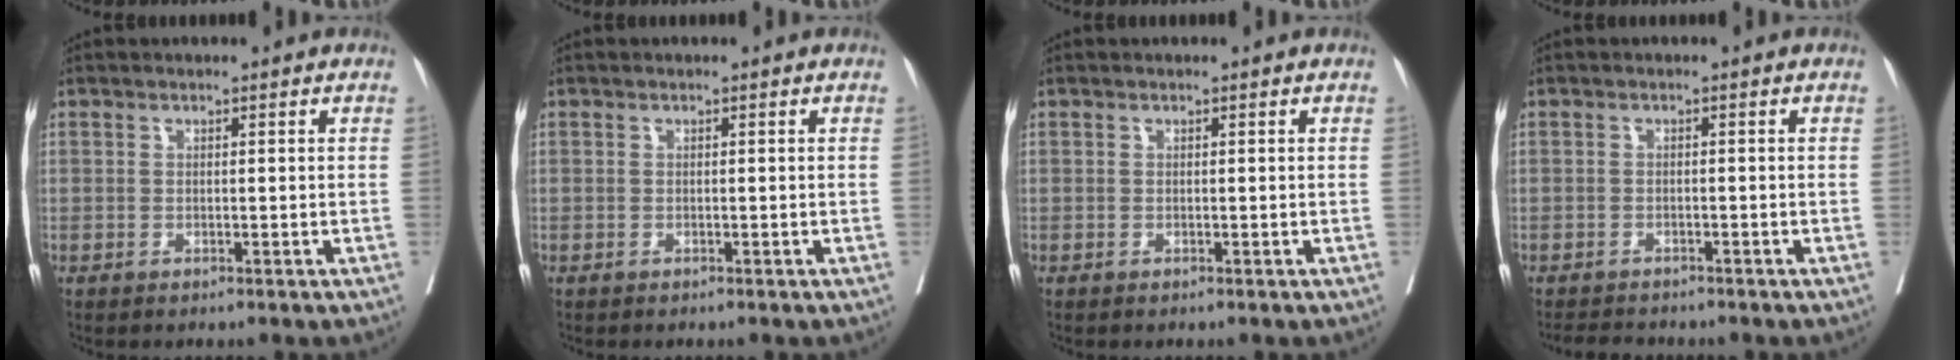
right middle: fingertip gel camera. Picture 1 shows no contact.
{"total": 0.0}
{"total": 0.0}
{"total": 3.9, "force": [-3.7, 1.0, 1.0], "torque": [-0.011, -0.009, -0.058]}